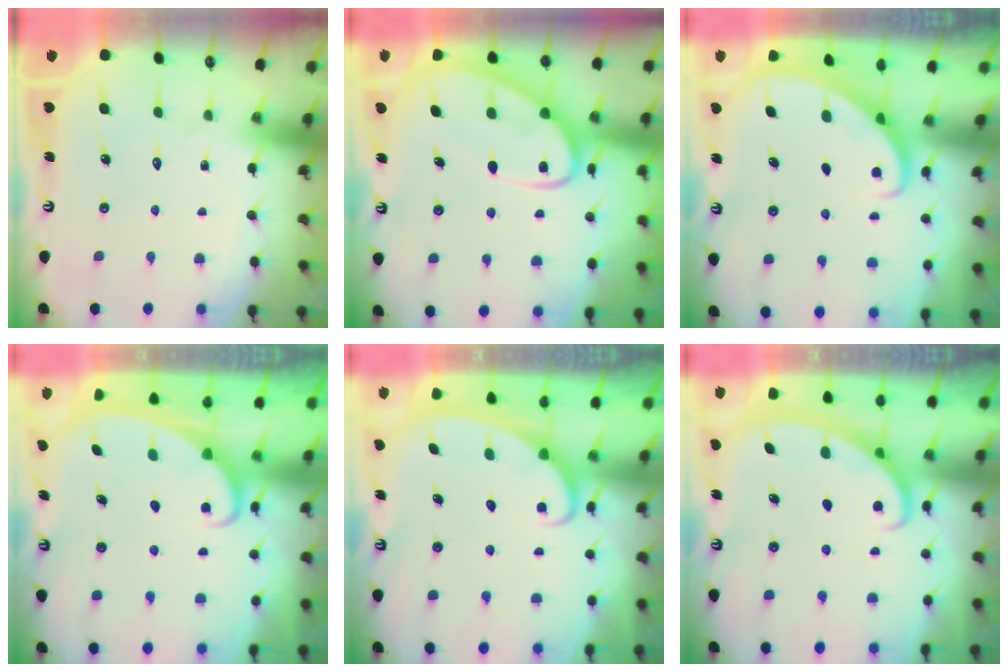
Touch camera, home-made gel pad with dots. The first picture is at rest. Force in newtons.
{"total": 11.1, "press": 11.0, "slide": 1.1}
{"total": 2.8, "press": 2.8, "slide": 0.2}
{"total": 2.4, "press": 2.3, "slide": 0.3}
{"total": 2.6, "press": 2.6, "slide": 0.4}
{"total": 3.0, "press": 3.0, "slide": 0.4}